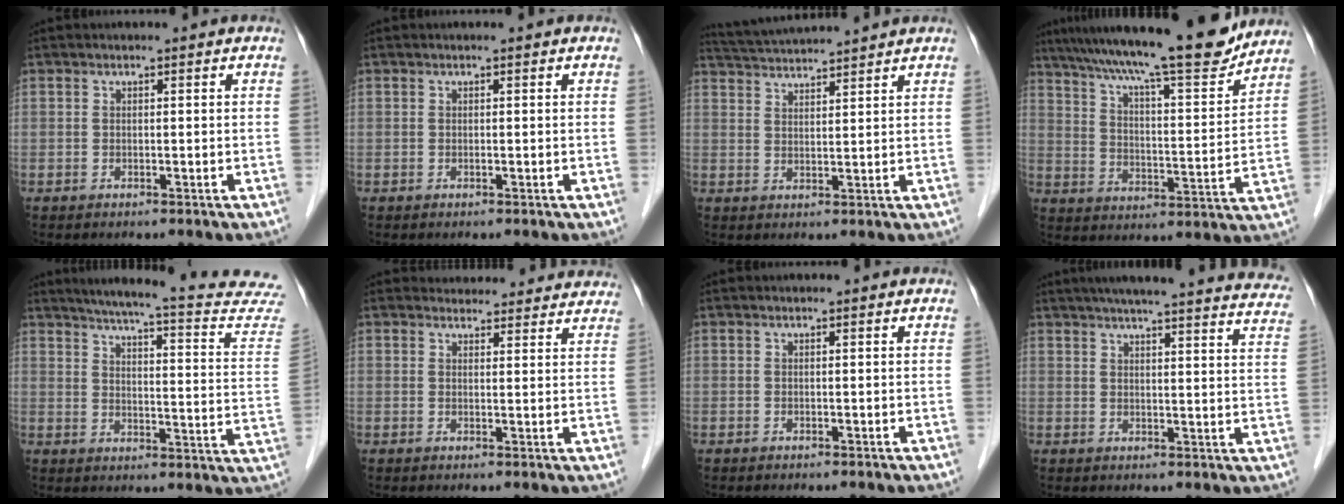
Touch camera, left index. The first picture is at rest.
{"total": 0.0}
{"total": 8.6, "force": [8.2, -1.1, 2.5], "torque": [-0.054, 0.026, 0.134]}
{"total": 20.3, "force": [17.4, 1.3, 10.4], "torque": [-0.173, 0.001, 0.261]}
{"total": 24.4, "force": [22.3, 1.0, 9.8], "torque": [-0.130, -0.070, 0.262]}
{"total": 12.2, "force": [11.6, 3.3, 1.7], "torque": [0.008, 0.011, 0.119]}
{"total": 0.0}
{"total": 29.0, "force": [26.2, 2.2, 12.2], "torque": [-0.181, -0.042, 0.303]}